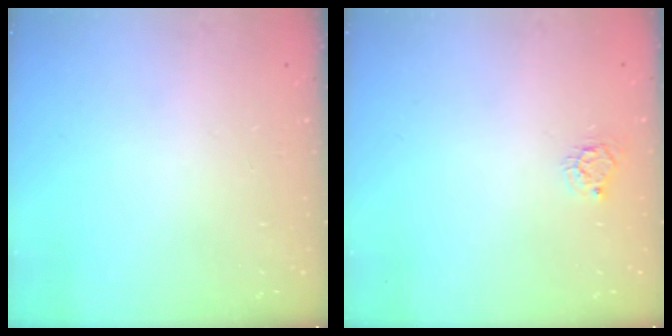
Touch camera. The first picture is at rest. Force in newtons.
{"total": 5.2, "press": 5.1, "slide": 0.4}